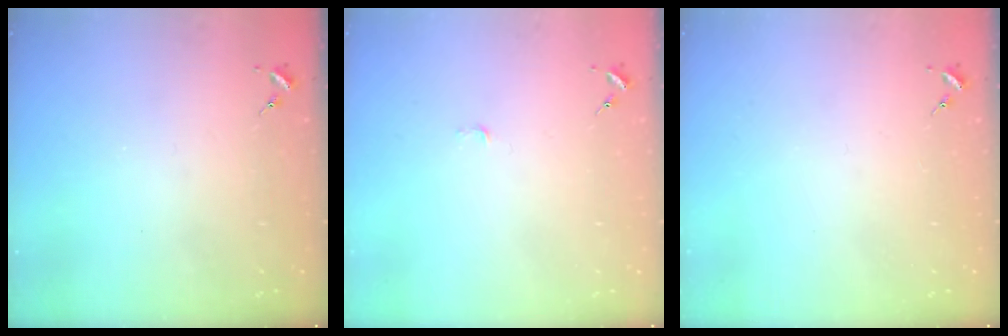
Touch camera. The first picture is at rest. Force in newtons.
{"total": 2.3, "press": 2.3, "slide": 0.3}
{"total": 0.0}